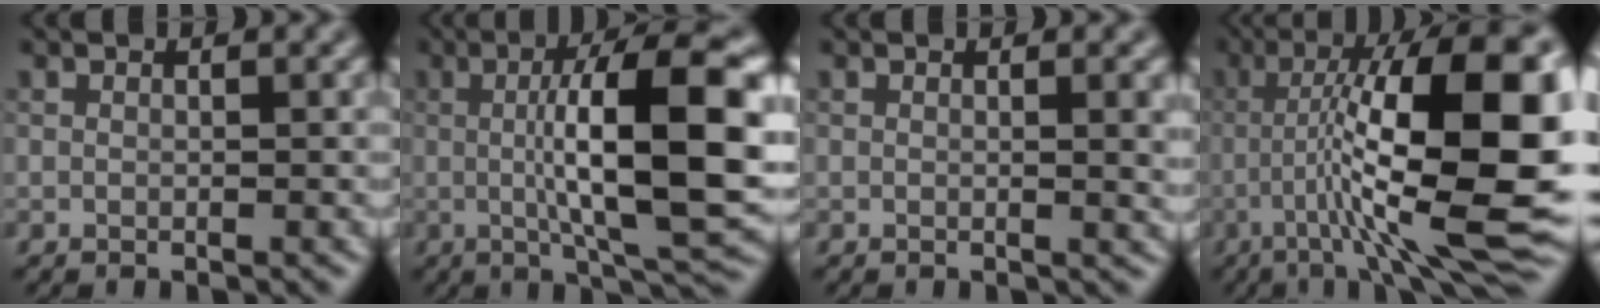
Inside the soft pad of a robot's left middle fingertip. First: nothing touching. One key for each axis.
{"total": 12.7, "fx": 0.5, "fy": 2.9, "fz": 12.3, "tx": -0.175, "ty": 0.007, "tz": 0.007}
{"total": 2.3, "fx": 0.4, "fy": 0.7, "fz": 2.1, "tx": -0.020, "ty": -0.001, "tz": 0.002}
{"total": 16.2, "fx": -2.4, "fy": 3.3, "fz": 15.6, "tx": -0.228, "ty": 0.027, "tz": -0.031}